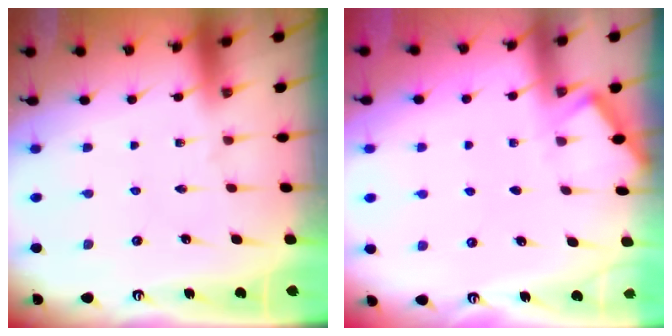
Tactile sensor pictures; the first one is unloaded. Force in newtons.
{"total": 2.7, "press": 2.7, "slide": 0.2}